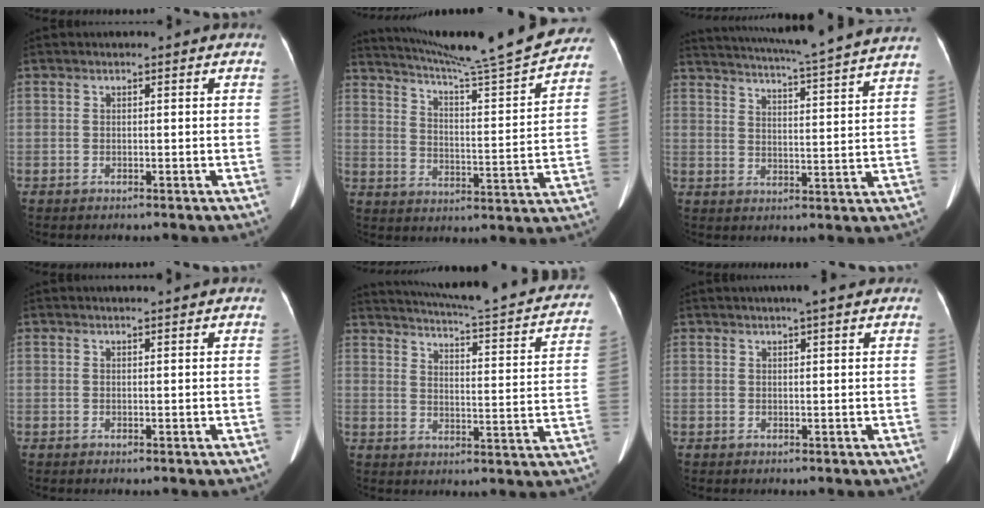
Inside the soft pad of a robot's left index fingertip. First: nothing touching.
{"total": 22.8, "force": [20.8, -0.3, 9.2], "torque": [-0.149, -0.058, 0.283]}
{"total": 22.5, "force": [20.4, -1.1, 9.5], "torque": [-0.161, -0.026, 0.264]}
{"total": 2.5, "force": [2.3, -0.1, 0.9], "torque": [-0.010, 0.008, 0.029]}
{"total": 25.0, "force": [21.8, 2.9, 11.8], "torque": [-0.170, -0.043, 0.257]}
{"total": 5.2, "force": [4.2, 0.2, 3.0], "torque": [-0.042, 0.021, 0.057]}